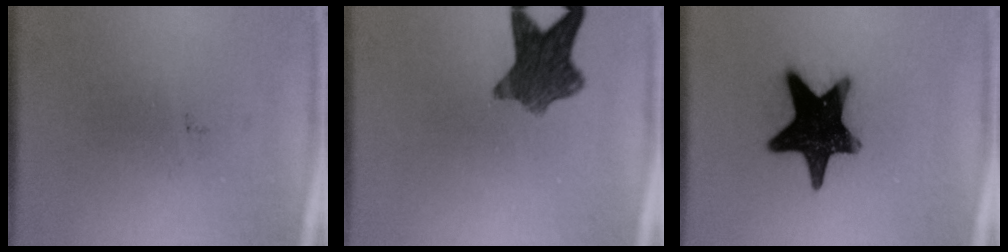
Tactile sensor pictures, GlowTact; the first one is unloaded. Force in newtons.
{"total": 8.5}
{"total": 19.9}